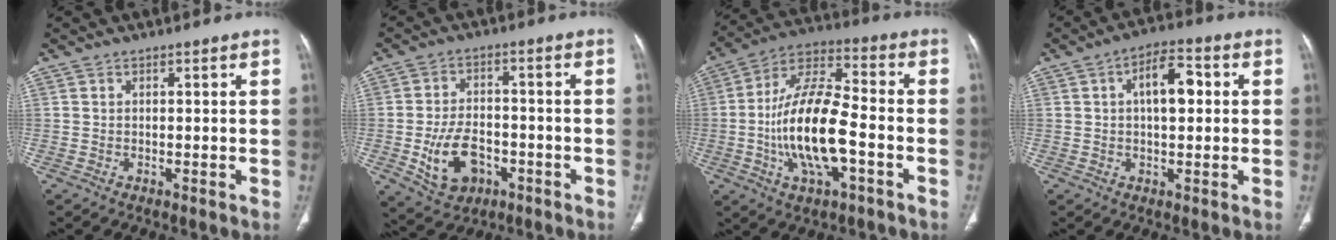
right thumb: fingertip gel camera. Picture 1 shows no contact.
{"total": 10.4, "force": [-3.5, 7.0, 6.8], "torque": [-0.105, 0.019, -0.049]}
{"total": 17.8, "force": [-4.0, 7.2, 15.8], "torque": [-0.296, 0.032, -0.074]}
{"total": 8.2, "force": [1.4, 4.1, 7.0], "torque": [-0.098, 0.017, 0.015]}